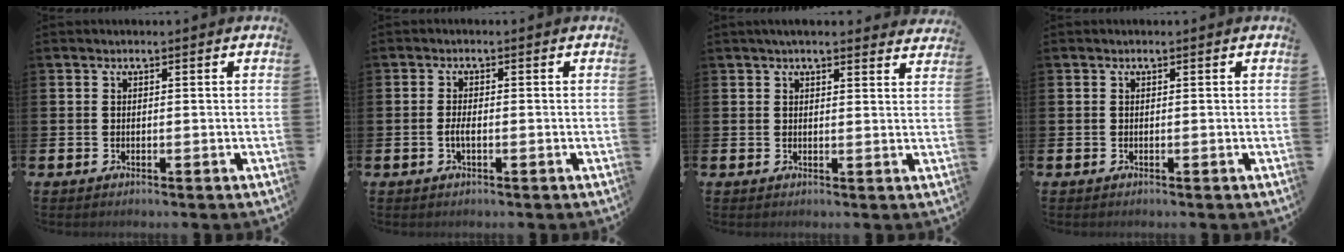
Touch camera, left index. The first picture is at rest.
{"total": 1.7, "force": [-0.5, 0.6, 1.5], "torque": [-0.022, -0.001, -0.011]}
{"total": 3.3, "force": [3.1, 0.5, 0.8], "torque": [-0.008, -0.016, 0.054]}
{"total": 0.0}